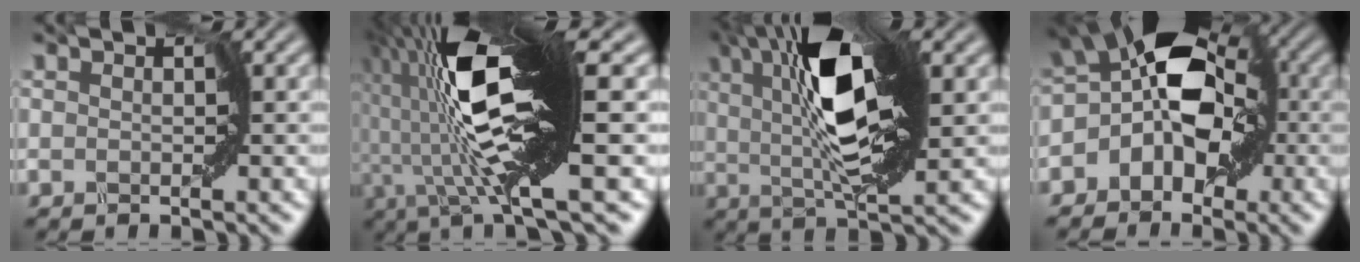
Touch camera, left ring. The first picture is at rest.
{"total": 12.8, "force": [2.0, 2.0, 12.5], "torque": [-0.241, 0.012, 0.037]}
{"total": 9.0, "force": [2.9, 1.8, 8.3], "torque": [-0.145, 0.007, 0.053]}
{"total": 7.3, "force": [-0.9, 4.5, 5.7], "torque": [-0.091, 0.011, -0.022]}